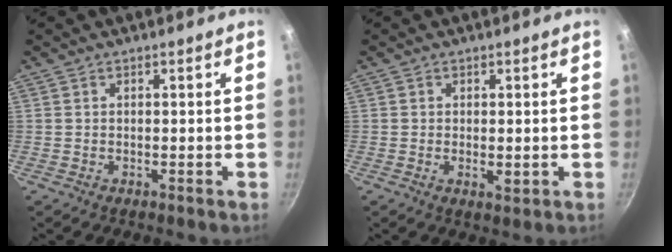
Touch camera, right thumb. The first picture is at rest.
{"total": 2.2, "force": [-0.2, 1.1, 1.9], "torque": [-0.031, -0.006, -0.002]}